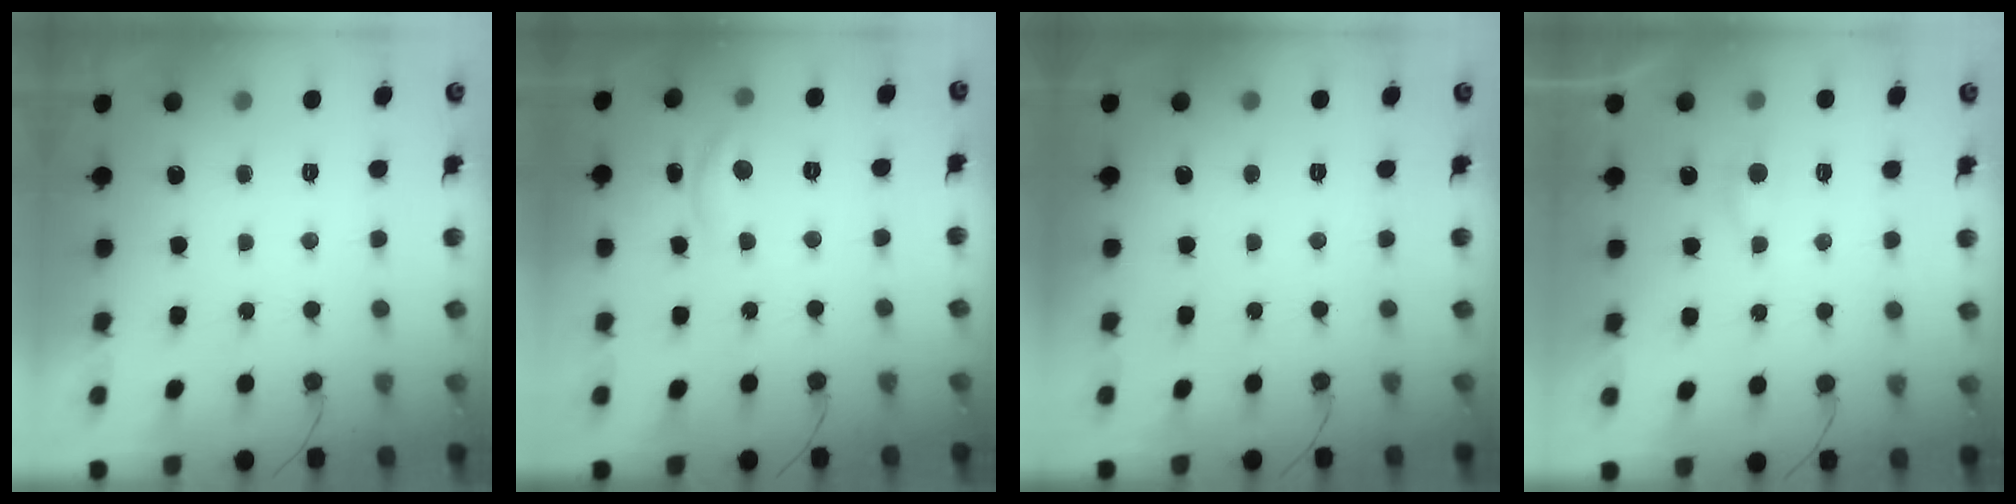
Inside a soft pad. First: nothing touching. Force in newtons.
{"total": 7.5, "press": 7.5, "slide": 0.7}
{"total": 0.0}
{"total": 2.3, "press": 2.3, "slide": 0.3}